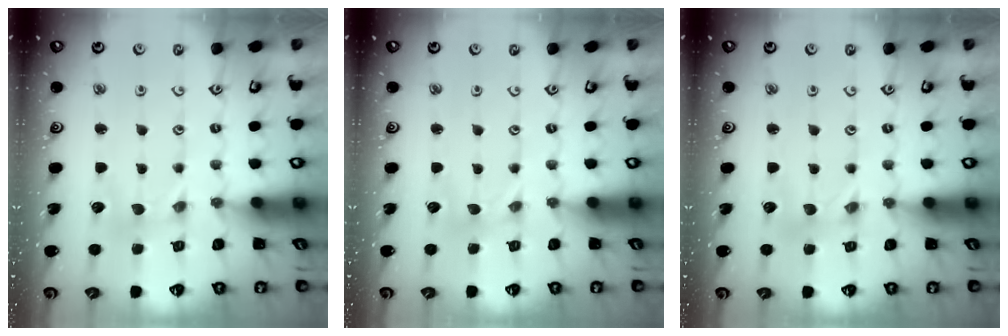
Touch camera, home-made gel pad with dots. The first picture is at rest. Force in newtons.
{"total": 0.0}
{"total": 0.8, "press": 0.8, "slide": 0.1}